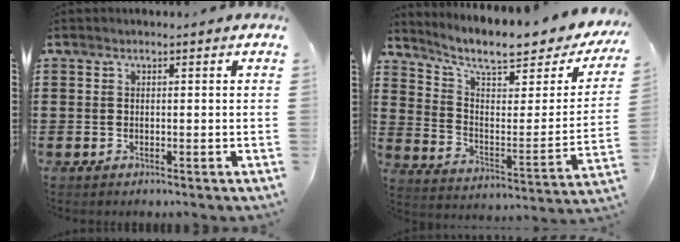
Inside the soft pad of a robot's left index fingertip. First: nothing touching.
{"total": 7.9, "force": [6.5, 1.1, 4.3], "torque": [-0.105, -0.046, 0.106]}